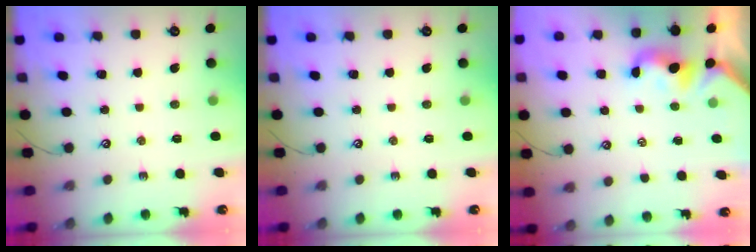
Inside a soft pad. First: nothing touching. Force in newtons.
{"total": 0.0}
{"total": 1.5, "press": 1.4, "slide": 0.5}